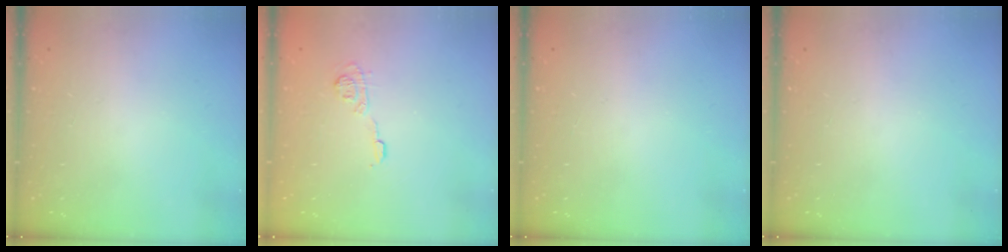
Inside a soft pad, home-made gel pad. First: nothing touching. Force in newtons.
{"total": 7.8, "press": 7.8, "slide": 0.6}
{"total": 0.0}
{"total": 0.0}